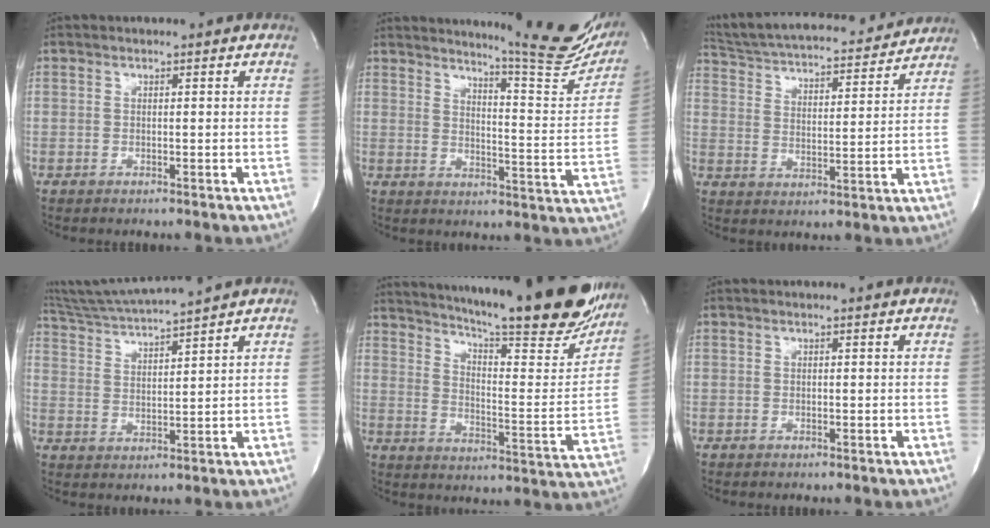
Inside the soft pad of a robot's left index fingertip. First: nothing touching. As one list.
[{"total": 17.2, "force": [15.5, 0.9, 7.5], "torque": [-0.100, -0.094, 0.180]}, {"total": 18.8, "force": [17.3, 3.3, 6.6], "torque": [-0.118, 0.015, 0.253]}, {"total": 10.1, "force": [9.2, -2.0, 3.7], "torque": [-0.072, 0.004, 0.166]}, {"total": 29.4, "force": [24.6, 3.7, 15.7], "torque": [-0.247, -0.080, 0.315]}, {"total": 0.0}]